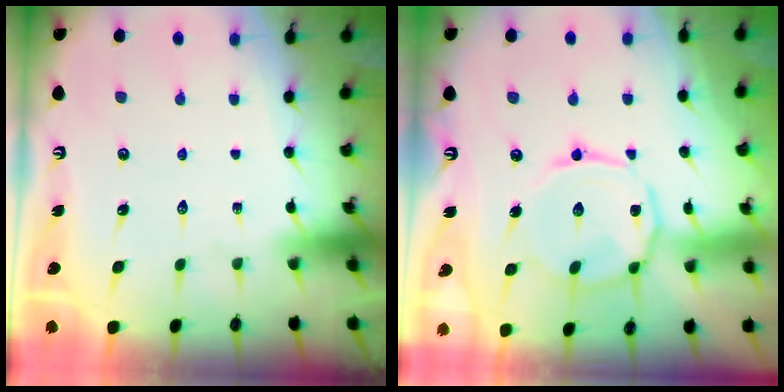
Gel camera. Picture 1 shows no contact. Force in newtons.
{"total": 8.8, "press": 8.8, "slide": 0.7}